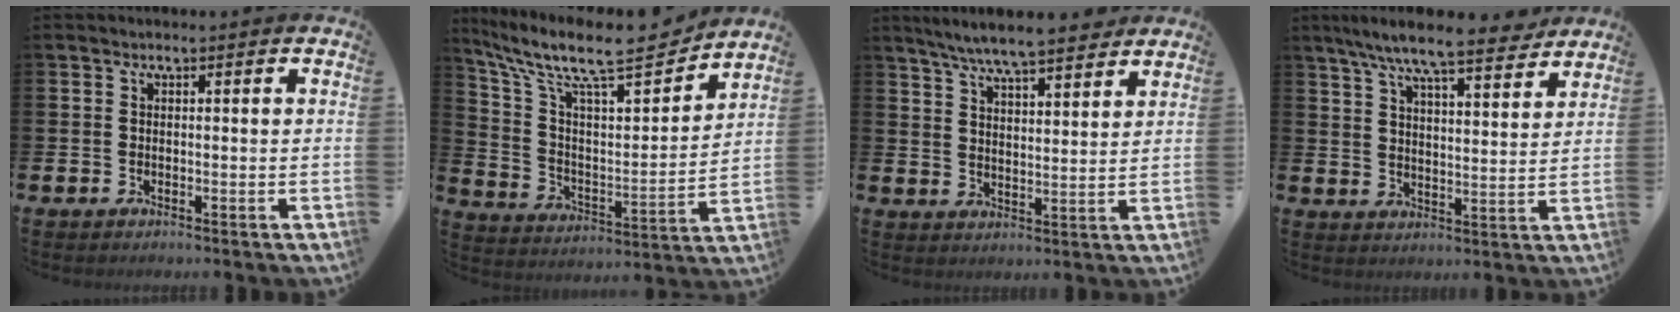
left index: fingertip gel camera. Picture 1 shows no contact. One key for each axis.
{"total": 11.5, "fx": 9.9, "fy": 2.5, "fz": 5.3, "tx": -0.135, "ty": -0.072, "tz": 0.165}
{"total": 7.2, "fx": 6.8, "fy": 0.5, "fz": 2.3, "tx": -0.063, "ty": -0.029, "tz": 0.121}
{"total": 9.1, "fx": 8.2, "fy": 1.0, "fz": 3.7, "tx": -0.088, "ty": -0.046, "tz": 0.144}